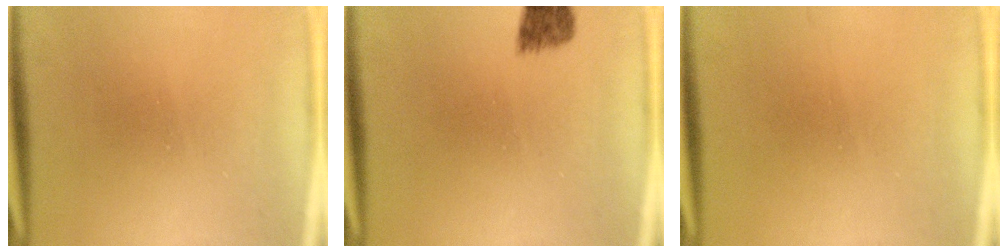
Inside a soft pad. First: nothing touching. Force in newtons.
{"total": 1.9}
{"total": 1.1}